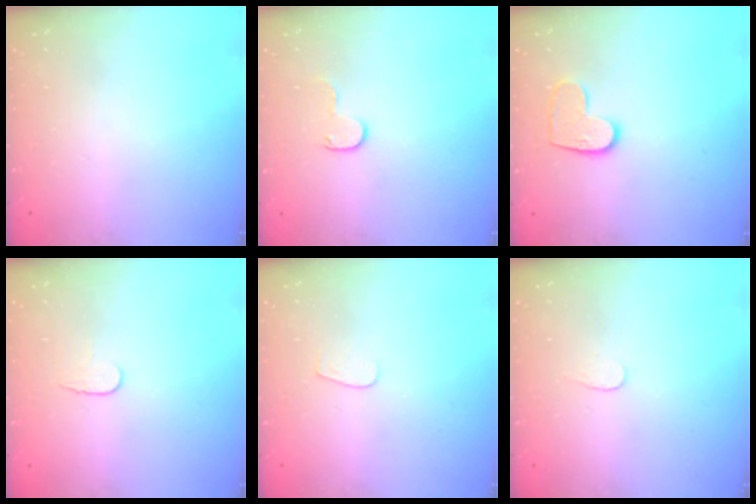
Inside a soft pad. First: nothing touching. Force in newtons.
{"total": 4.5, "press": 4.5, "slide": 0.5}
{"total": 9.3, "press": 9.3, "slide": 0.4}
{"total": 4.3, "press": 4.2, "slide": 0.4}
{"total": 3.7, "press": 3.7, "slide": 0.3}
{"total": 3.3, "press": 3.3, "slide": 0.3}